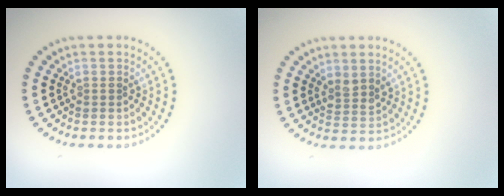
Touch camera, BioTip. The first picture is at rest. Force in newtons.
{"total": 1.5, "press": 1.2, "slide": 0.9}